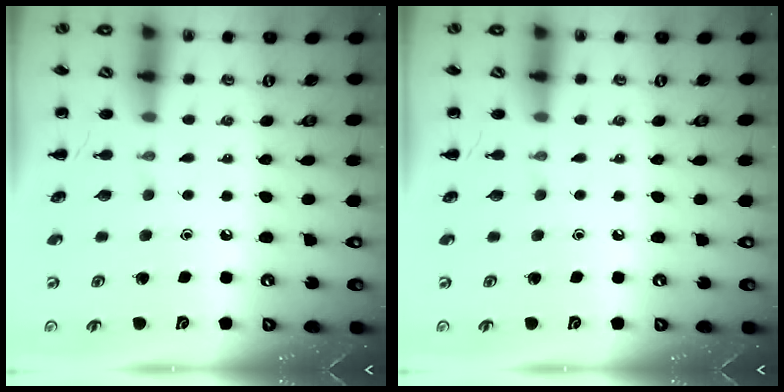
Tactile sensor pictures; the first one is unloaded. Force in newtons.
{"total": 0.0}